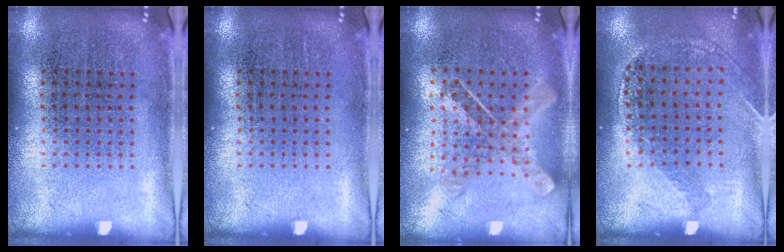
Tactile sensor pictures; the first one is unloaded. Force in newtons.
{"total": 0.0}
{"total": 0.9, "press": 0.9, "slide": 0.2}
{"total": 1.1, "press": 1.1, "slide": 0.4}